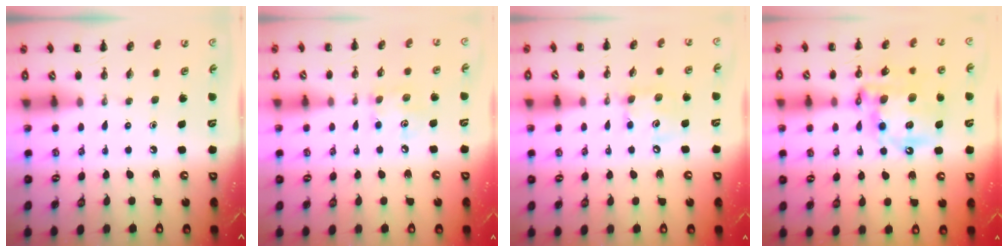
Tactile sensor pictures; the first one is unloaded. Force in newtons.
{"total": 5.8, "press": 5.8, "slide": 0.5}
{"total": 7.9, "press": 7.9, "slide": 0.8}
{"total": 17.5, "press": 17.2, "slide": 3.6}